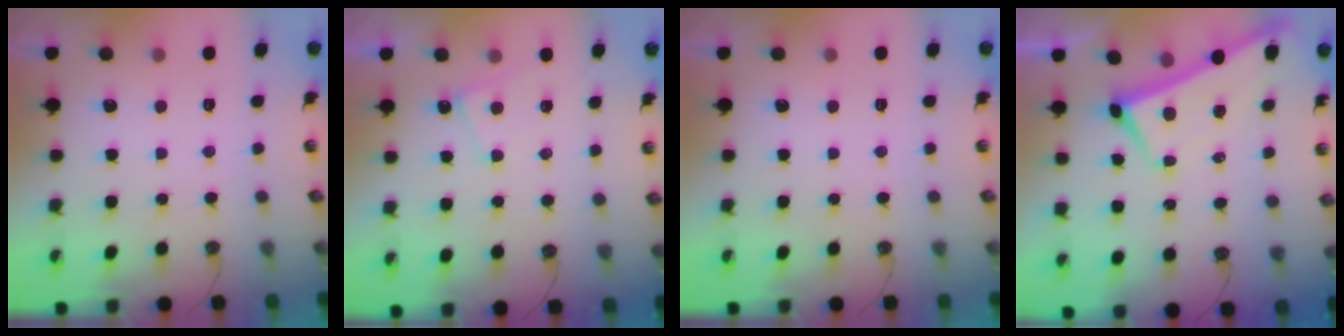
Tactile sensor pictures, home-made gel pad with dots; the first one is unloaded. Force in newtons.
{"total": 1.5, "press": 1.4, "slide": 0.4}
{"total": 0.0}
{"total": 2.6, "press": 2.5, "slide": 0.4}